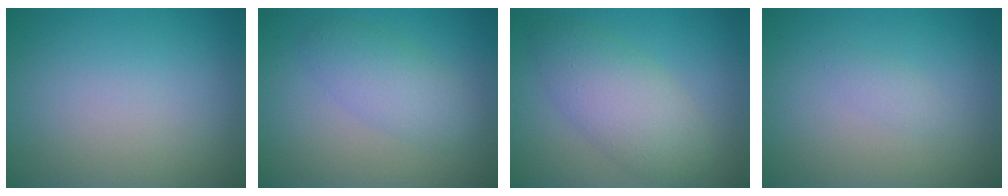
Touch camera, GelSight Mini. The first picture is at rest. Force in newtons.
{"total": 3.2, "press": 3.2, "slide": 0.1}
{"total": 5.1, "press": 5.1, "slide": 0.2}
{"total": 0.8, "press": 0.8, "slide": 0.1}